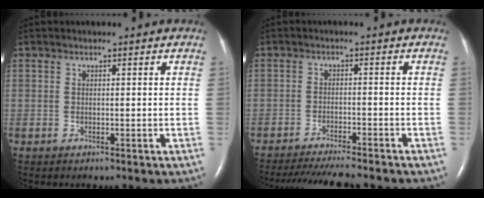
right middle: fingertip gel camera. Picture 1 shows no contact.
{"total": 11.1, "force": [-10.0, 0.7, 4.8], "torque": [-0.069, -0.022, -0.143]}